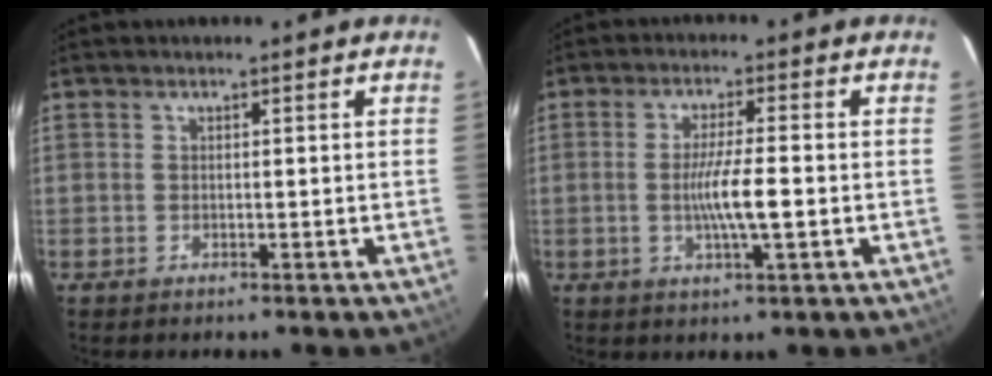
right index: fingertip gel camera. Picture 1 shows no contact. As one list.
[{"total": 4.7, "force": [-0.9, 0.0, 4.6], "torque": [-0.084, -0.006, -0.015]}]